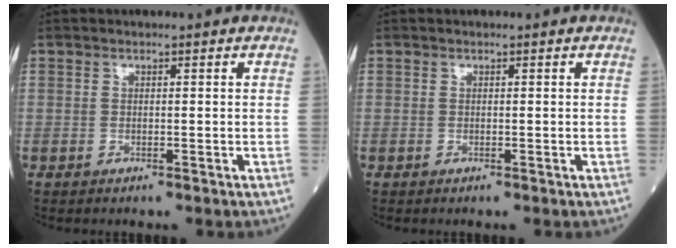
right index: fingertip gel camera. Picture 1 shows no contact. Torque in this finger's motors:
{"motor_torque": [0.00, 0.00, 0.00, 0.00]}